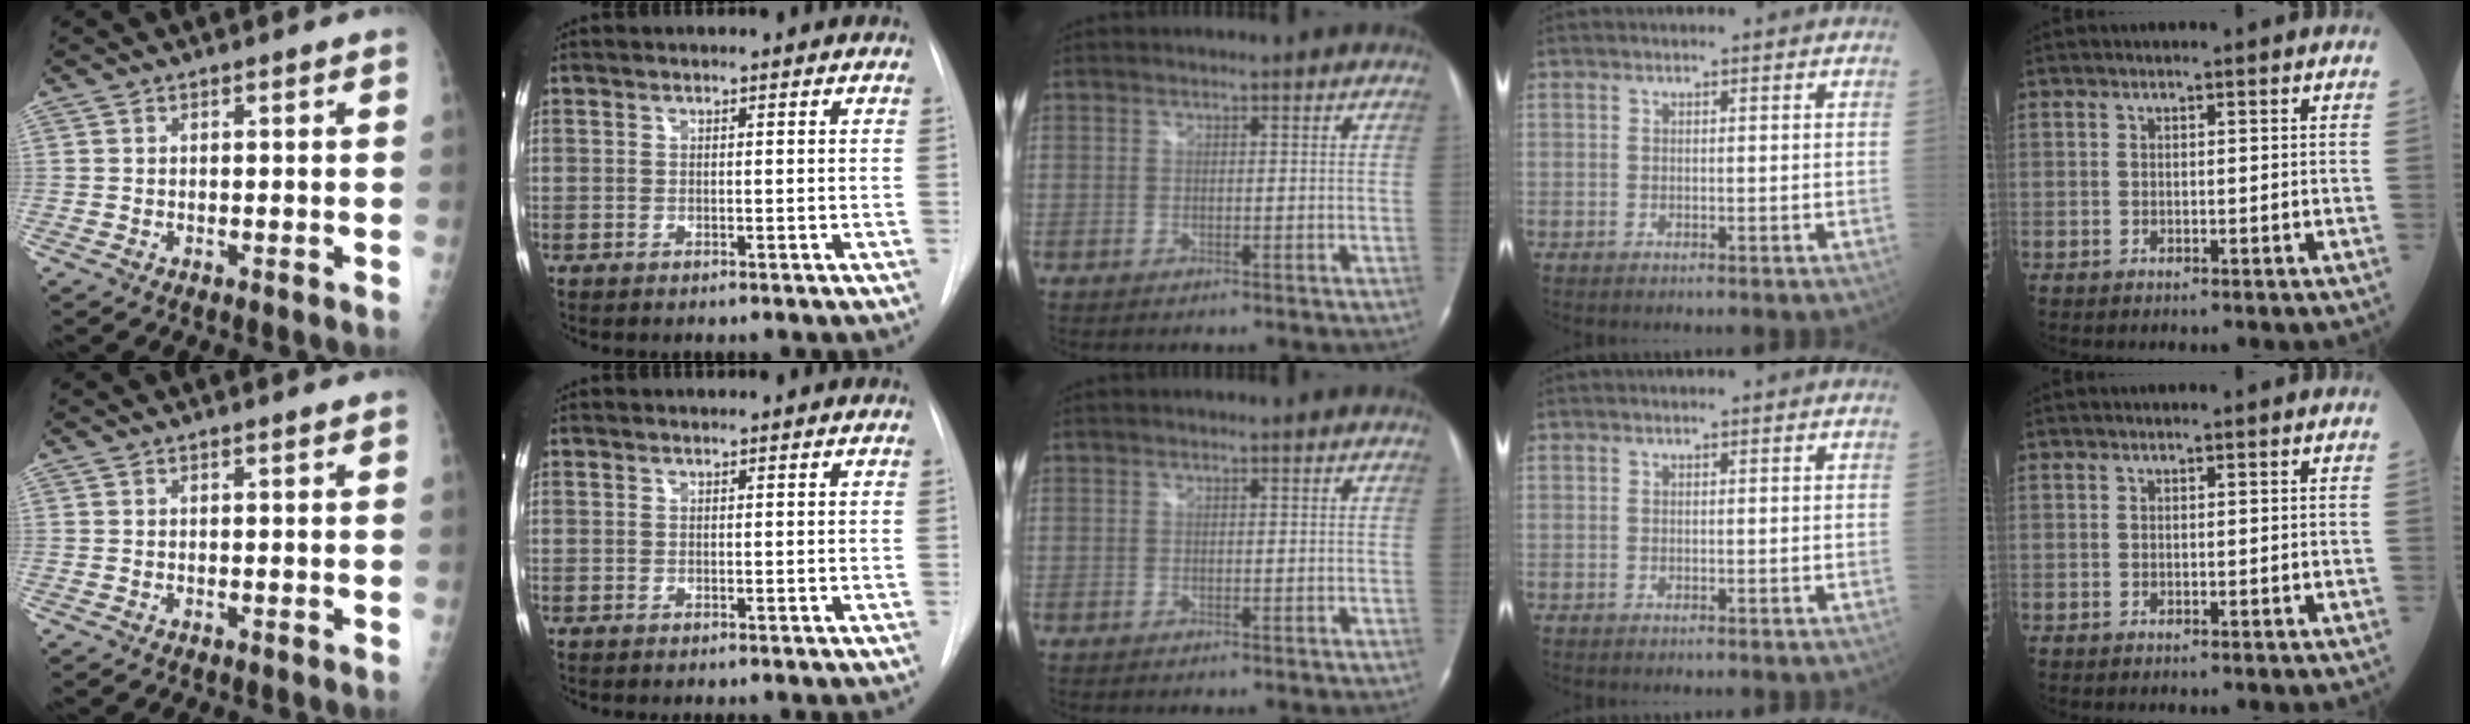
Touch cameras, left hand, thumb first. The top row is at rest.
{}